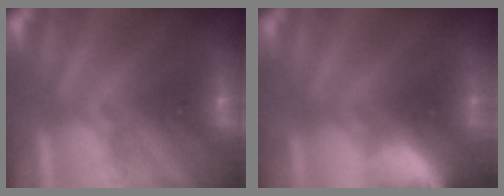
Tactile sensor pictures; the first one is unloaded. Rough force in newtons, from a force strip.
{"total": 7.8}